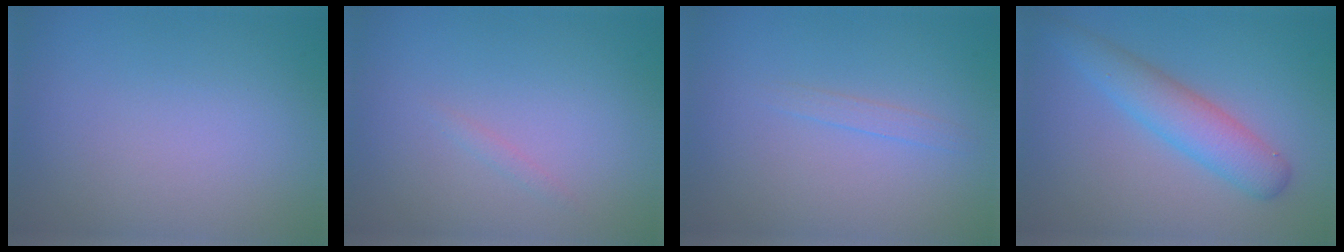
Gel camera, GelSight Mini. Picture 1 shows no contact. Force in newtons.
{"total": 0.5, "press": 0.5, "slide": 0.0}
{"total": 0.8, "press": 0.8, "slide": 0.1}
{"total": 4.0, "press": 4.0, "slide": 0.1}